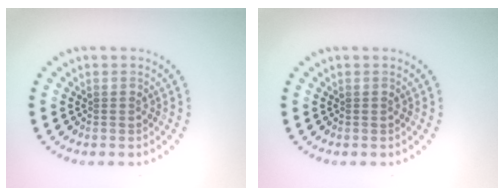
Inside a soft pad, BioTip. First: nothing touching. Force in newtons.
{"total": 0.0}